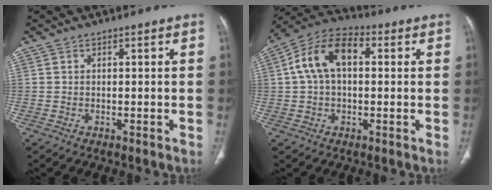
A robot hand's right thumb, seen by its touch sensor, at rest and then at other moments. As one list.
[{"total": 11.7, "force": [2.1, 7.0, 9.2], "torque": [-0.169, 0.036, 0.028]}]